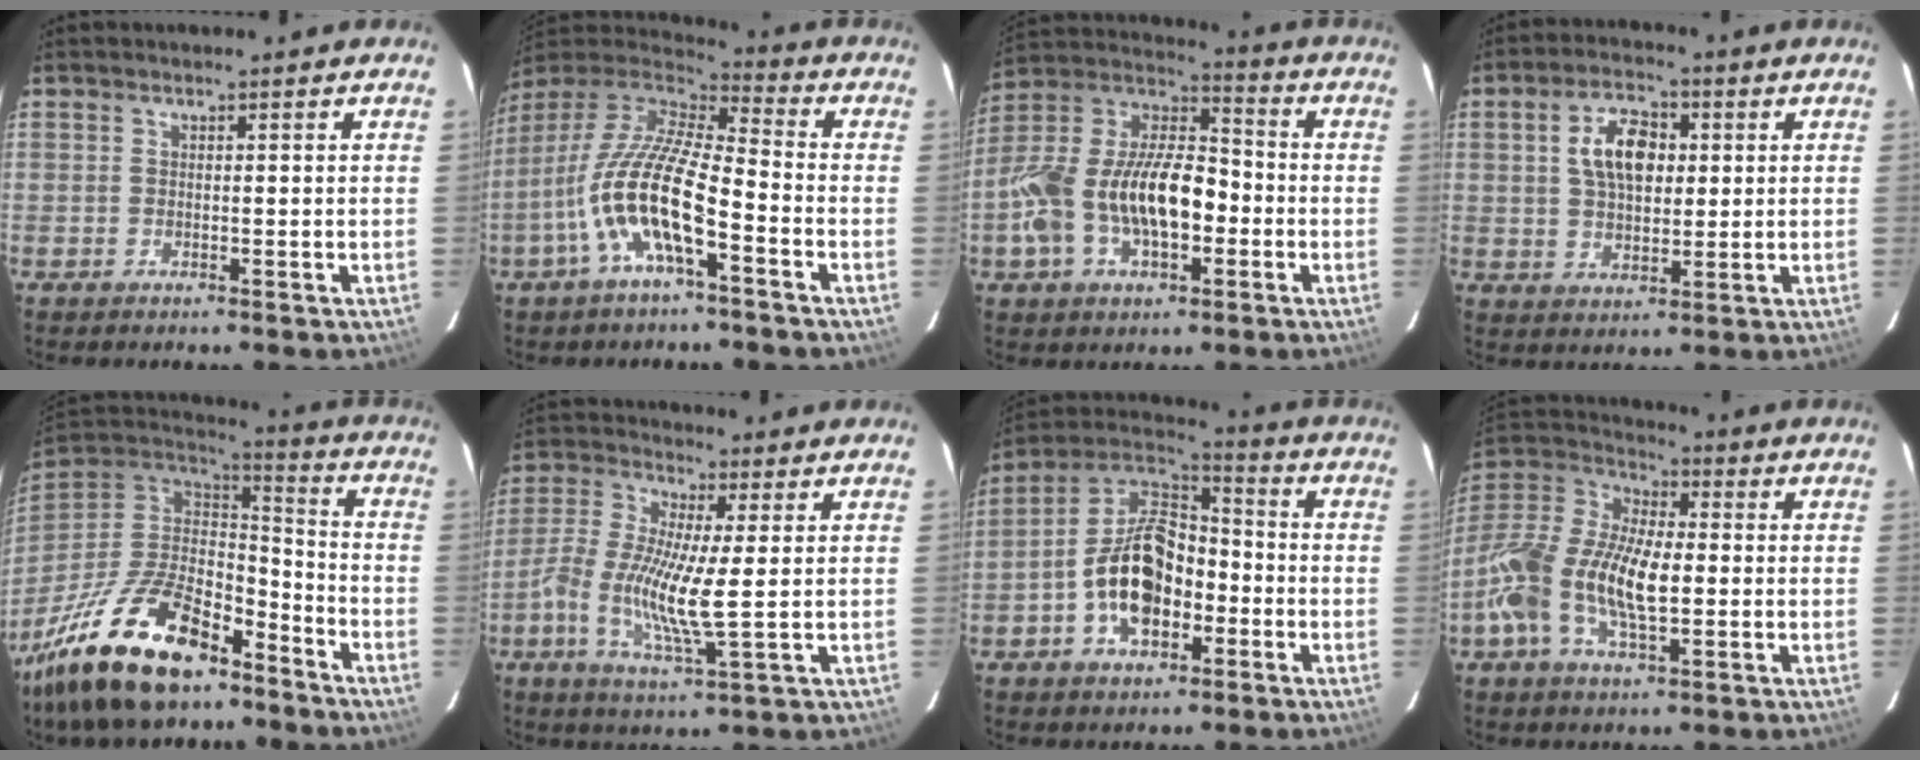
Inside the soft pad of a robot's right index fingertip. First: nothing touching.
{"total": 16.1, "force": [-6.2, 4.1, 14.2], "torque": [-0.275, -0.011, -0.125]}
{"total": 20.0, "force": [-4.8, 10.4, 16.3], "torque": [-0.330, 0.008, -0.088]}
{"total": 9.0, "force": [2.0, 5.3, 6.9], "torque": [-0.125, 0.019, 0.038]}
{"total": 26.3, "force": [-17.4, 11.6, 15.9], "torque": [-0.328, -0.018, -0.292]}
{"total": 11.5, "force": [-0.9, 2.4, 11.2], "torque": [-0.228, -0.005, -0.026]}
{"total": 14.3, "force": [-4.6, 8.2, 10.8], "torque": [-0.211, 0.021, -0.080]}
{"total": 18.6, "force": [-3.6, 8.6, 16.1], "torque": [-0.328, 0.000, -0.076]}